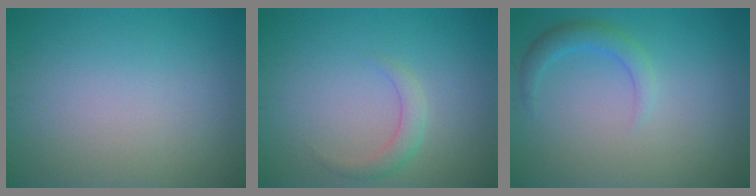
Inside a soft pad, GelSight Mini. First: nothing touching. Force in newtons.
{"total": 1.7, "press": 1.7, "slide": 0.0}
{"total": 2.1, "press": 2.1, "slide": 0.1}